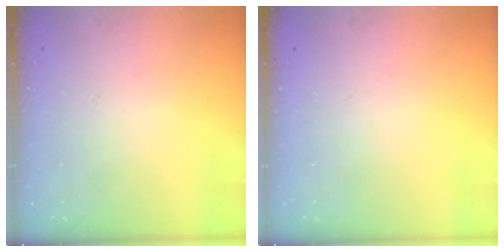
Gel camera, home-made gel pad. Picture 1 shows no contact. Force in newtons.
{"total": 0.0}